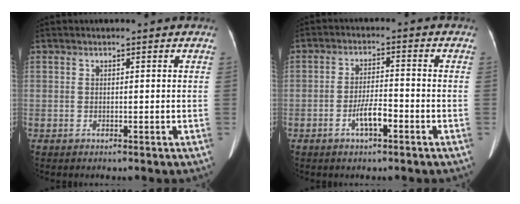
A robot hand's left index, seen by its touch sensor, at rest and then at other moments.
{"total": 4.3, "force": [-2.2, 1.0, 3.5], "torque": [-0.068, 0.005, -0.041]}